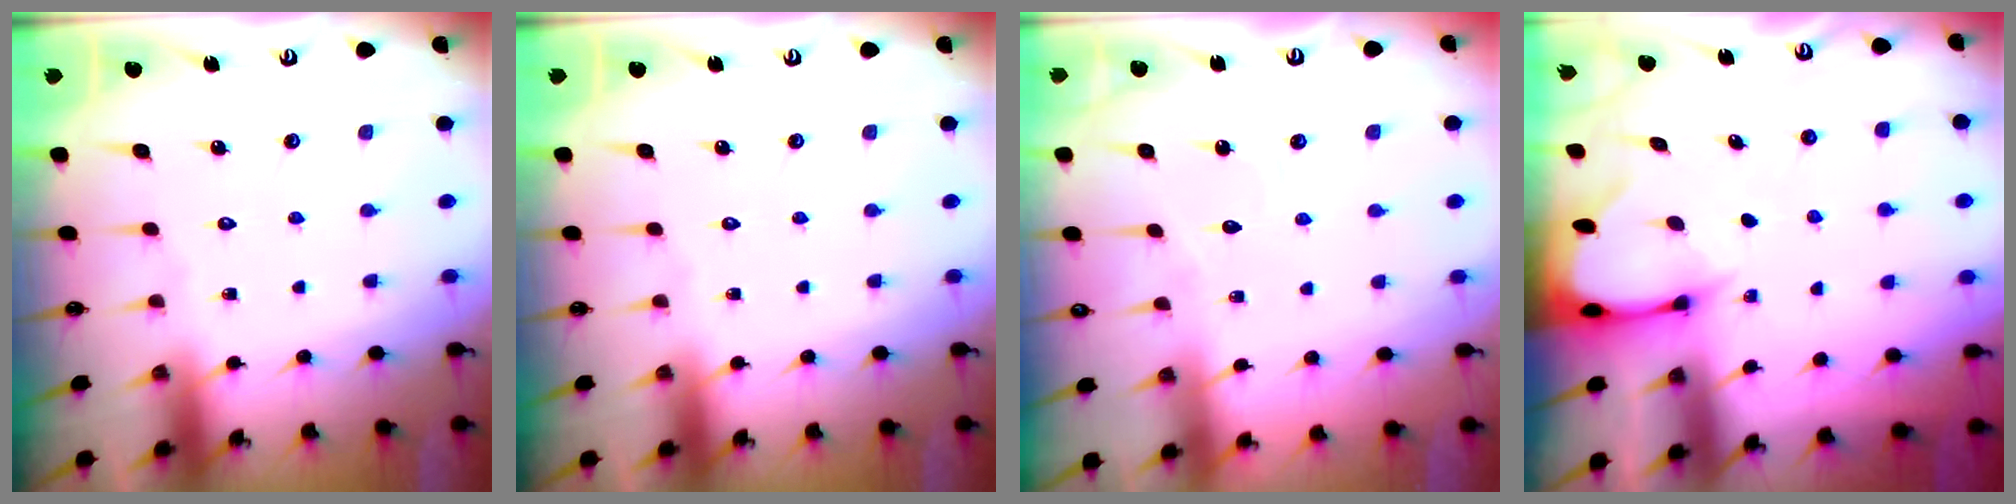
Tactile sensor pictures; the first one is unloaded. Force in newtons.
{"total": 0.0}
{"total": 2.9, "press": 2.9, "slide": 0.3}
{"total": 2.7, "press": 2.7, "slide": 0.3}